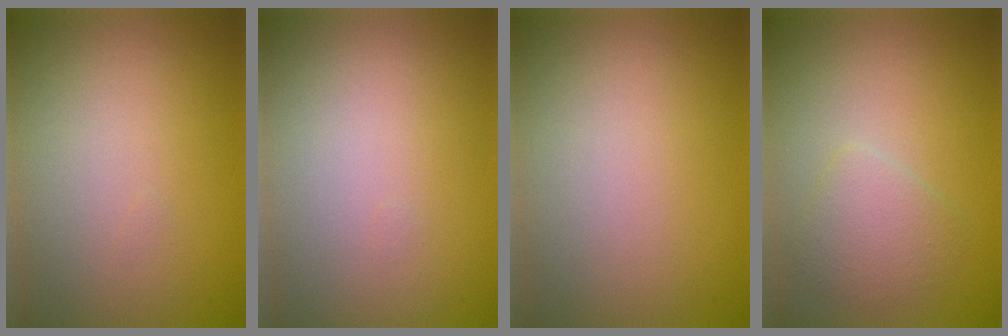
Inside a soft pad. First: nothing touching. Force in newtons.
{"total": 0.0}
{"total": 0.0}
{"total": 2.4, "press": 2.4, "slide": 0.1}